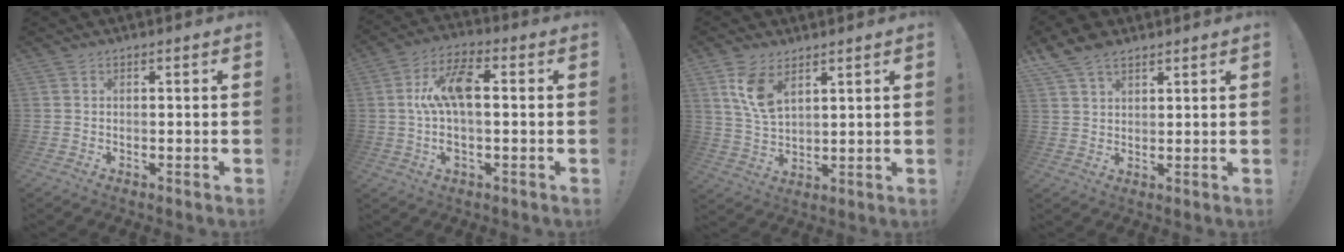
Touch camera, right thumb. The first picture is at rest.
{"total": 11.5, "force": [1.2, 4.9, 10.4], "torque": [-0.178, -0.004, 0.019]}
{"total": 8.8, "force": [5.0, 4.4, 5.7], "torque": [-0.105, -0.020, 0.092]}
{"total": 7.1, "force": [5.1, 3.6, 3.3], "torque": [-0.057, -0.019, 0.099]}